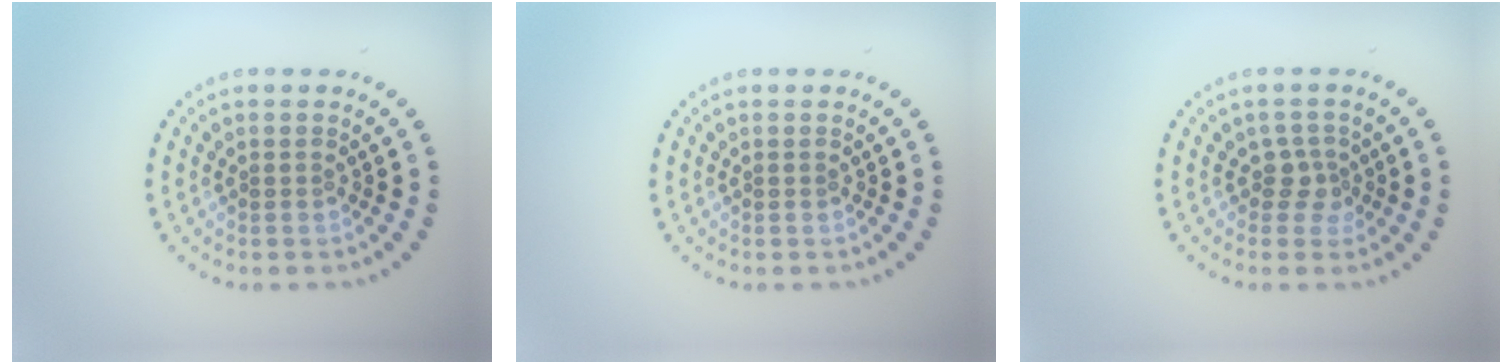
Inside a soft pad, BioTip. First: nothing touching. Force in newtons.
{"total": 0.0}
{"total": 1.9, "press": 1.5, "slide": 1.2}